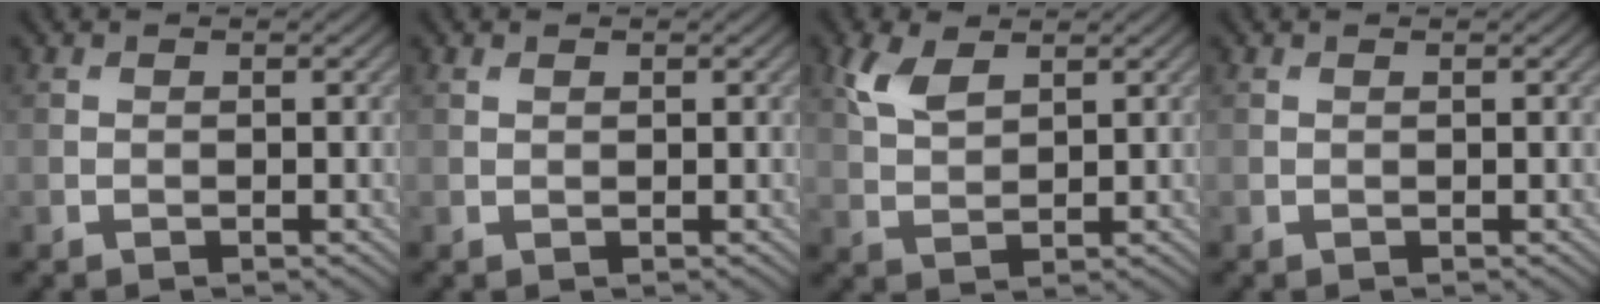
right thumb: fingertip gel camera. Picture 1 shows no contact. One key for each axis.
{"total": 0.5, "fx": 0.4, "fy": 0.2, "fz": 0.2, "tx": -0.004, "ty": 0.003, "tz": 0.009}
{"total": 4.3, "fx": 2.3, "fy": 2.0, "fz": 2.9, "tx": -0.076, "ty": 0.003, "tz": 0.050}
{"total": 0.0}